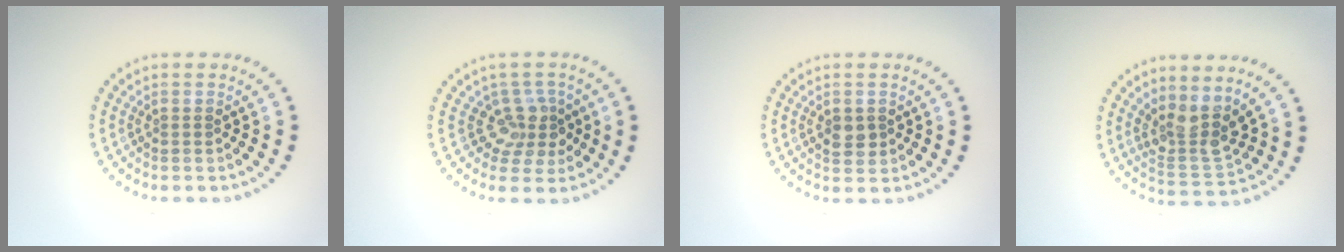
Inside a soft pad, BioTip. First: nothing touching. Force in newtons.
{"total": 2.9, "press": 2.2, "slide": 1.8}
{"total": 1.8, "press": 1.8, "slide": 0.1}
{"total": 3.7, "press": 3.2, "slide": 1.9}